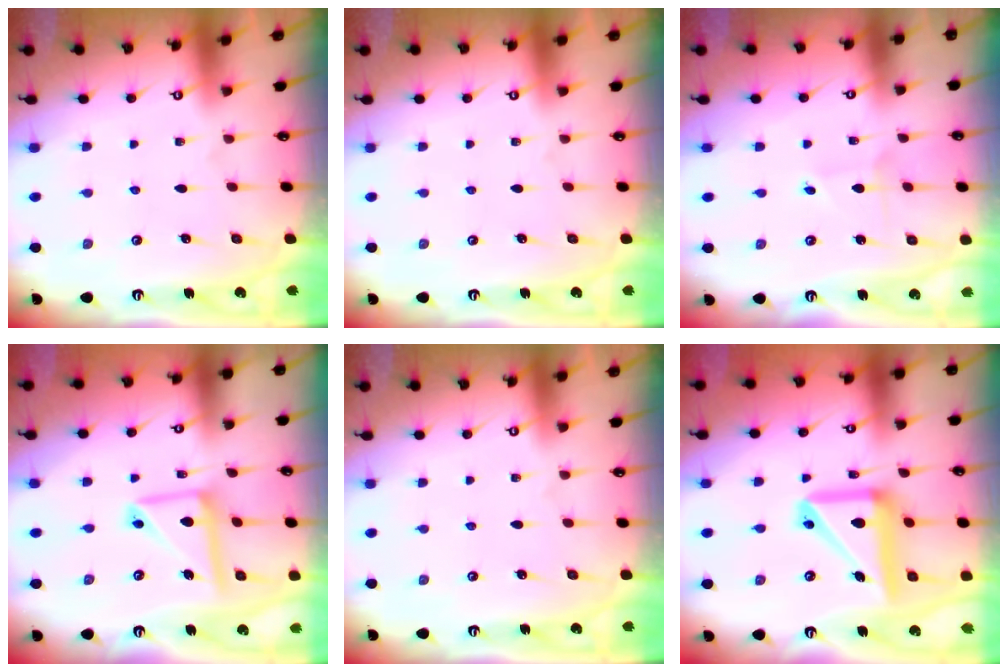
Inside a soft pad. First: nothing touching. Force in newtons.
{"total": 0.0}
{"total": 2.2, "press": 2.2, "slide": 0.1}
{"total": 13.3, "press": 13.2, "slide": 1.3}
{"total": 0.0}
{"total": 15.2, "press": 15.1, "slide": 1.7}